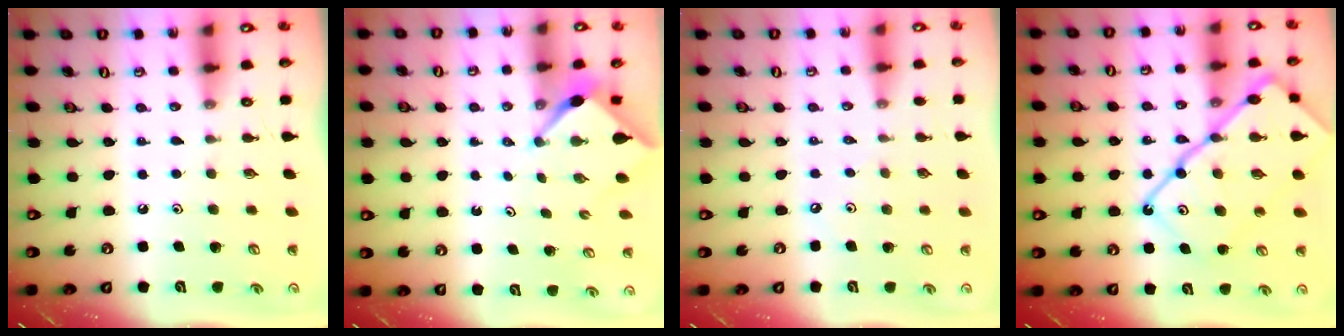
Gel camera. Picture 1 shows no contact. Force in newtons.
{"total": 2.6, "press": 2.6, "slide": 0.3}
{"total": 2.1, "press": 2.0, "slide": 0.5}
{"total": 21.4, "press": 21.3, "slide": 2.3}